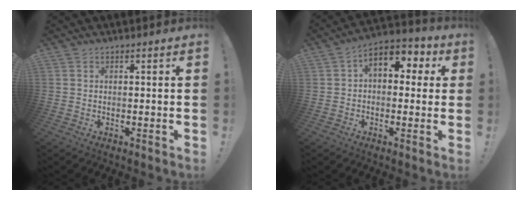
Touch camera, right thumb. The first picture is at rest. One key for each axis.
{"total": 8.1, "fx": 2.6, "fy": 5.8, "fz": 5.1, "tx": -0.073, "ty": -0.005, "tz": 0.052}